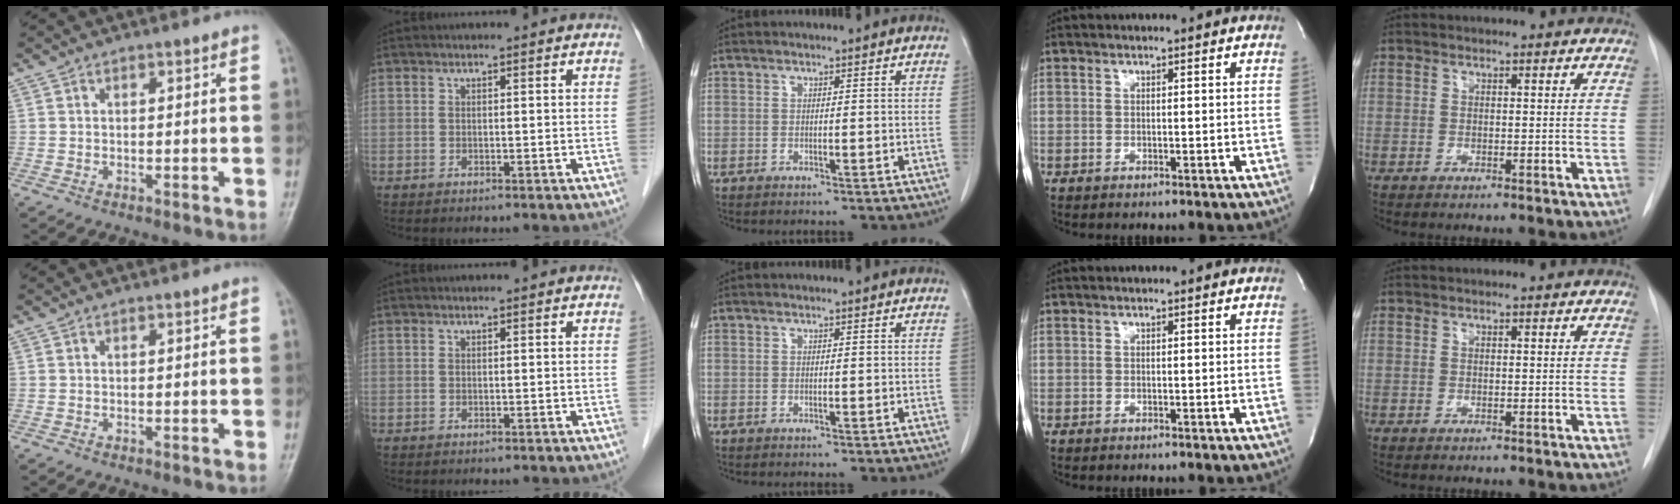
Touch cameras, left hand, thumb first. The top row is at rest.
{}